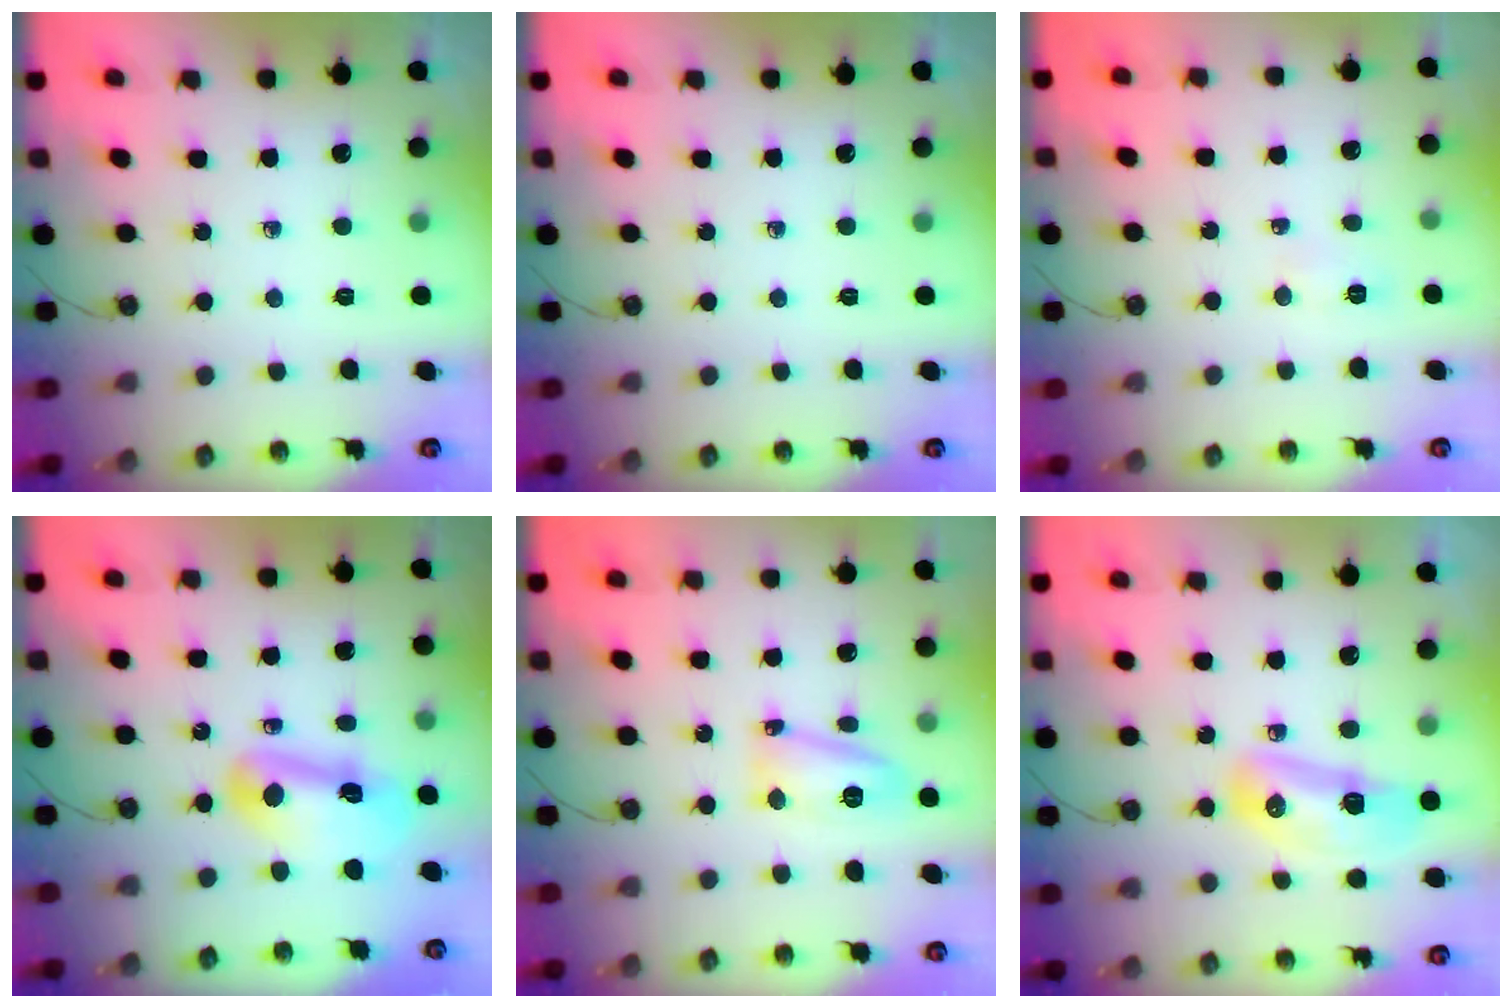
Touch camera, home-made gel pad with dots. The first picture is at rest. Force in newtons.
{"total": 0.0}
{"total": 4.3, "press": 4.1, "slide": 1.0}
{"total": 13.8, "press": 13.7, "slide": 1.5}
{"total": 11.4, "press": 10.7, "slide": 4.0}
{"total": 11.4, "press": 11.1, "slide": 2.6}